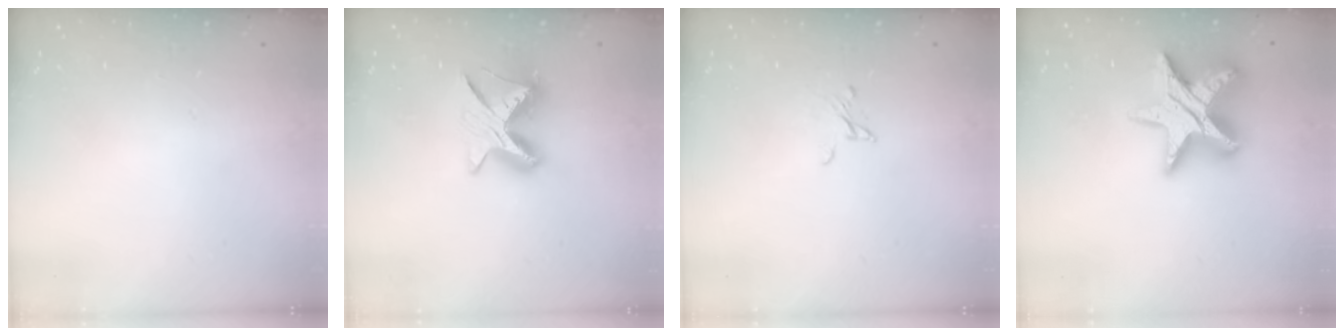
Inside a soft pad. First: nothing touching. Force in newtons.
{"total": 9.1, "press": 9.0, "slide": 1.0}
{"total": 2.5, "press": 2.5, "slide": 0.2}
{"total": 17.8, "press": 17.7, "slide": 1.3}